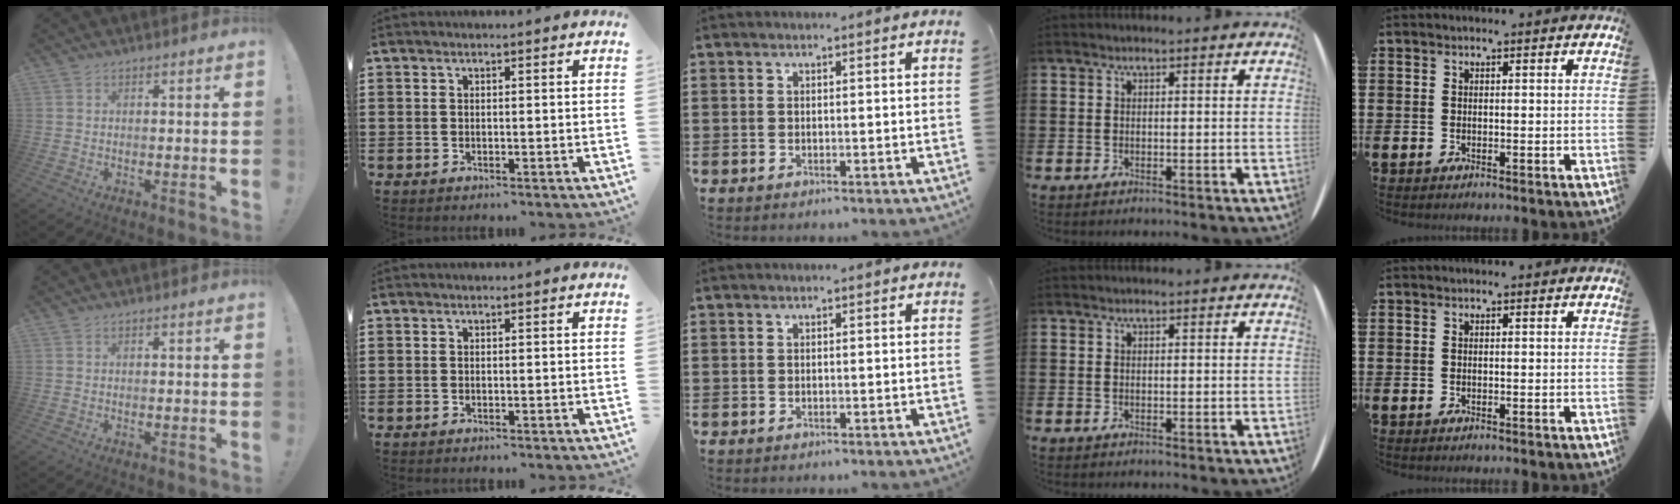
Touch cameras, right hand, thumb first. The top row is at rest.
{}